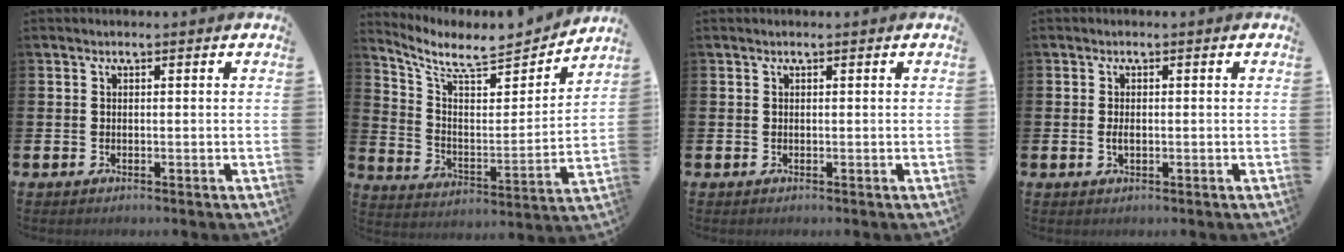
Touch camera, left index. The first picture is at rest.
{"total": 7.6, "force": [6.7, 2.1, 2.7], "torque": [-0.085, -0.059, 0.111]}
{"total": 0.0}
{"total": 1.3, "force": [-0.1, 0.7, 1.1], "torque": [-0.015, 0.000, -0.004]}